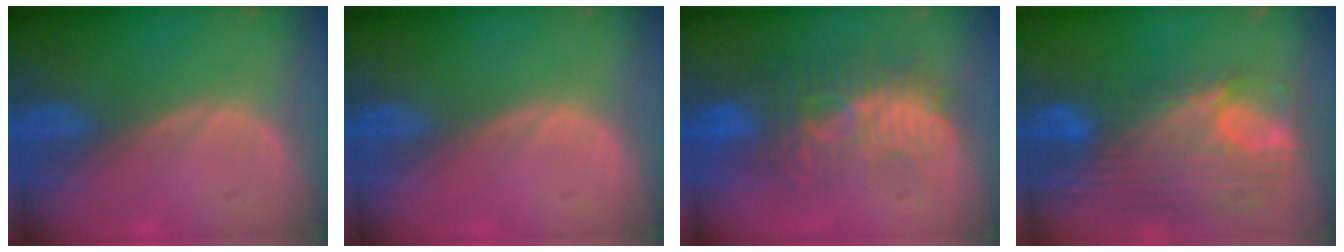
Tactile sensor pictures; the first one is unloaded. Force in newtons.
{"total": 0.0}
{"total": 9.3, "press": 8.8, "slide": 2.9}
{"total": 12.1, "press": 10.3, "slide": 6.4}